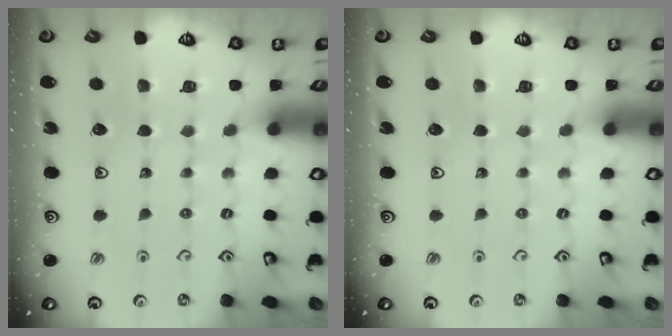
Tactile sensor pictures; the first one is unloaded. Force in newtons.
{"total": 0.0}